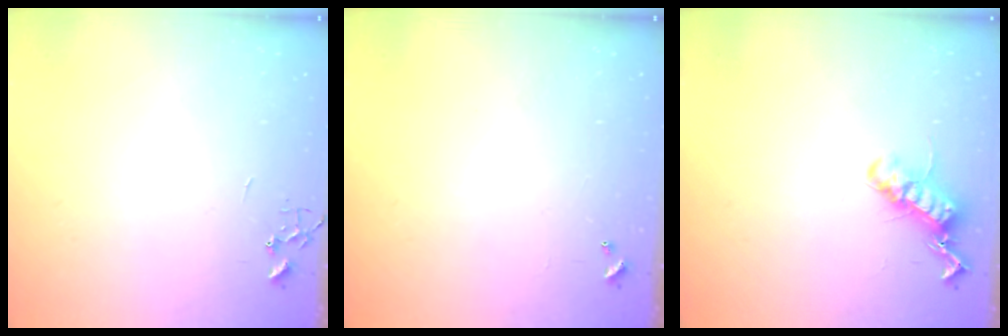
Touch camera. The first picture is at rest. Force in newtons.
{"total": 0.0}
{"total": 13.3, "press": 13.3, "slide": 0.3}